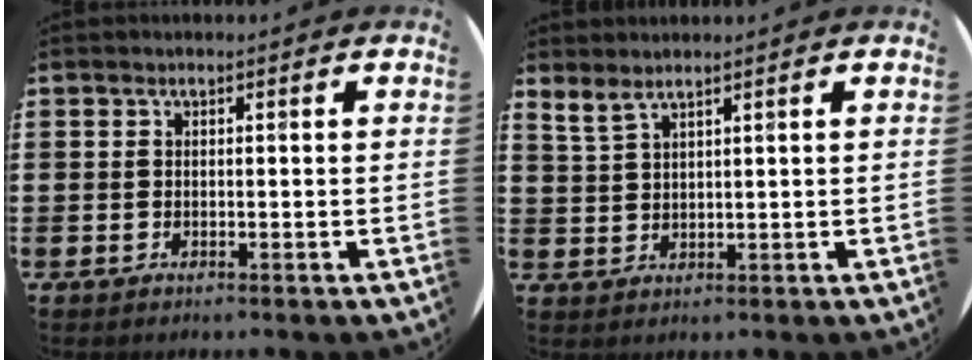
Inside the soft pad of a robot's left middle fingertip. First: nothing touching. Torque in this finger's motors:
{"motor_torque": [0.25, -0.41, 0.04, 0.02]}